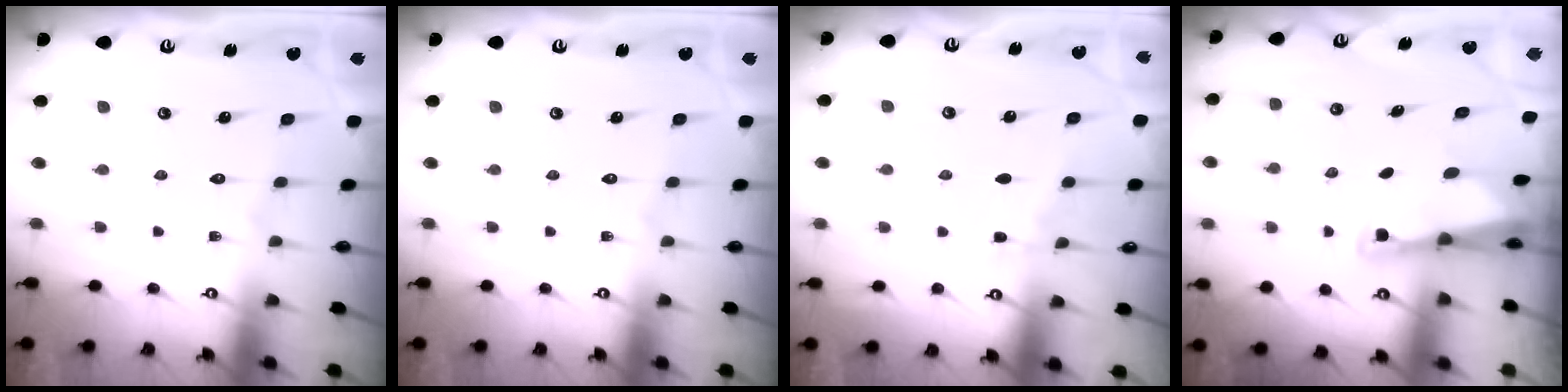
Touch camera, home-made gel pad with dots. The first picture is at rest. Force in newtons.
{"total": 0.0}
{"total": 2.5, "press": 2.4, "slide": 0.4}
{"total": 2.4, "press": 2.4, "slide": 0.2}